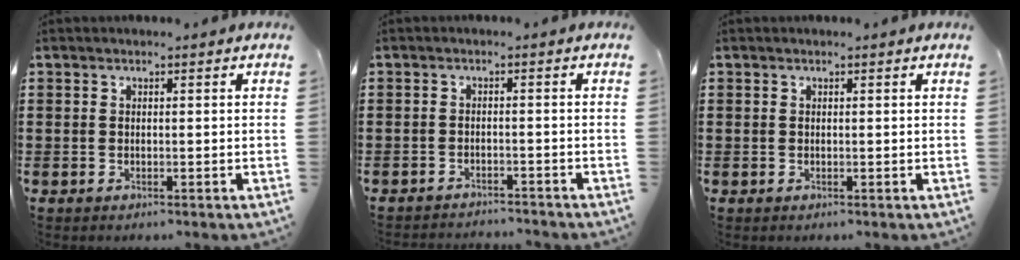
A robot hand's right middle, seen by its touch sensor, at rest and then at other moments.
{"total": 2.2, "force": [-2.1, 0.1, -0.1], "torque": [-0.004, 0.002, -0.047]}
{"total": 0.0}